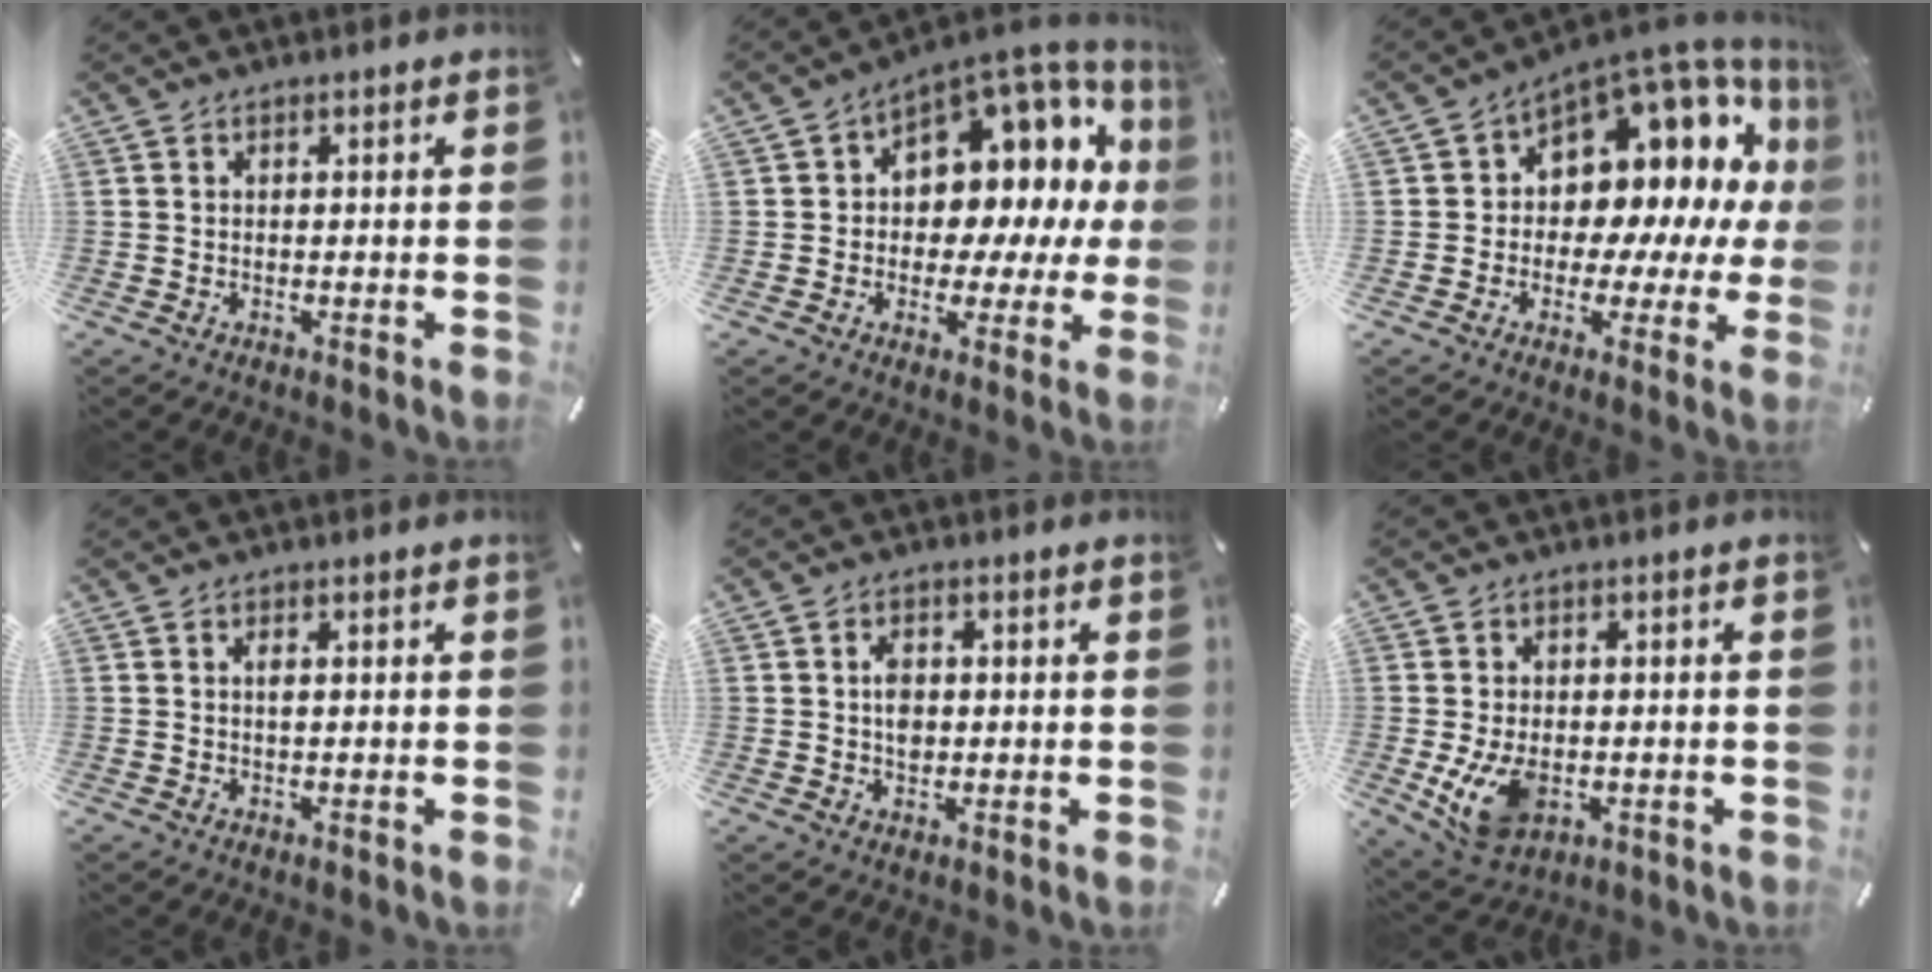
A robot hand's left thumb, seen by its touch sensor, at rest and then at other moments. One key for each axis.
{"total": 11.0, "fx": 4.3, "fy": 8.4, "fz": 5.6, "tx": -0.058, "ty": -0.067, "tz": 0.078}
{"total": 13.2, "fx": 5.9, "fy": 9.2, "fz": 7.5, "tx": -0.095, "ty": -0.078, "tz": 0.099}
{"total": 1.3, "fx": 0.2, "fy": 0.4, "fz": 1.2, "tx": -0.025, "ty": 0.000, "tz": 0.002}
{"total": 3.8, "fx": 0.3, "fy": 2.7, "fz": 2.7, "tx": -0.039, "ty": 0.001, "tz": 0.000}
{"total": 8.9, "fx": -1.7, "fy": 6.1, "fz": 6.2, "tx": -0.124, "ty": -0.004, "tz": -0.028}